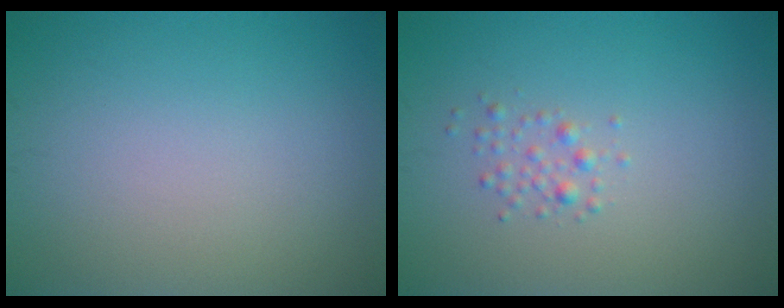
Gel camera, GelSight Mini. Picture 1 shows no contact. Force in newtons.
{"total": 1.2, "press": 1.2, "slide": 0.0}